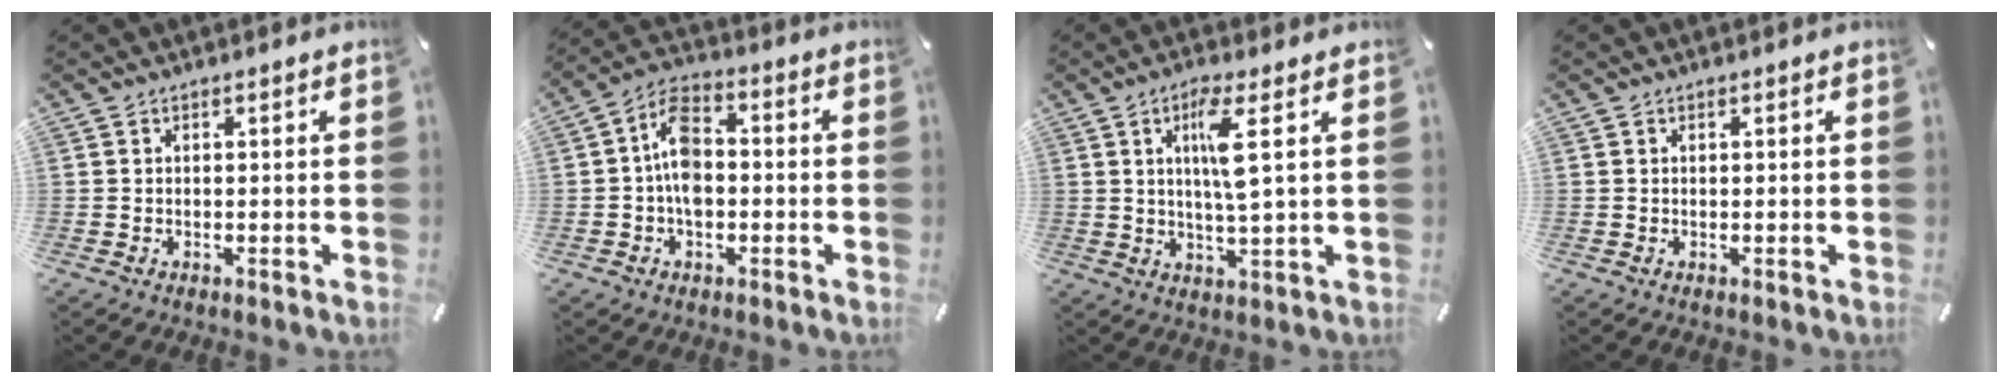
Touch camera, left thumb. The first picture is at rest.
{"total": 8.8, "force": [-1.1, 5.8, 6.6], "torque": [-0.125, 0.017, -0.020]}
{"total": 8.2, "force": [2.3, 1.0, 7.8], "torque": [-0.149, -0.004, 0.033]}
{"total": 0.0}